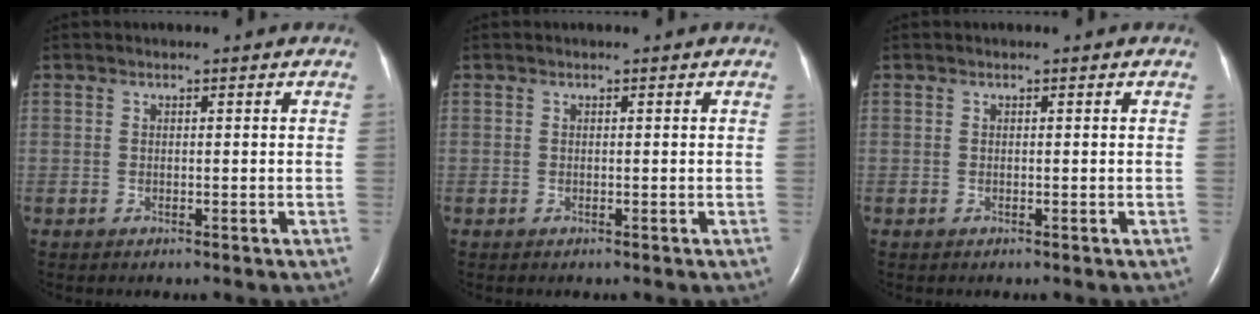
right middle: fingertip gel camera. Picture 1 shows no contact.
{"total": 0.0}
{"total": 0.0}